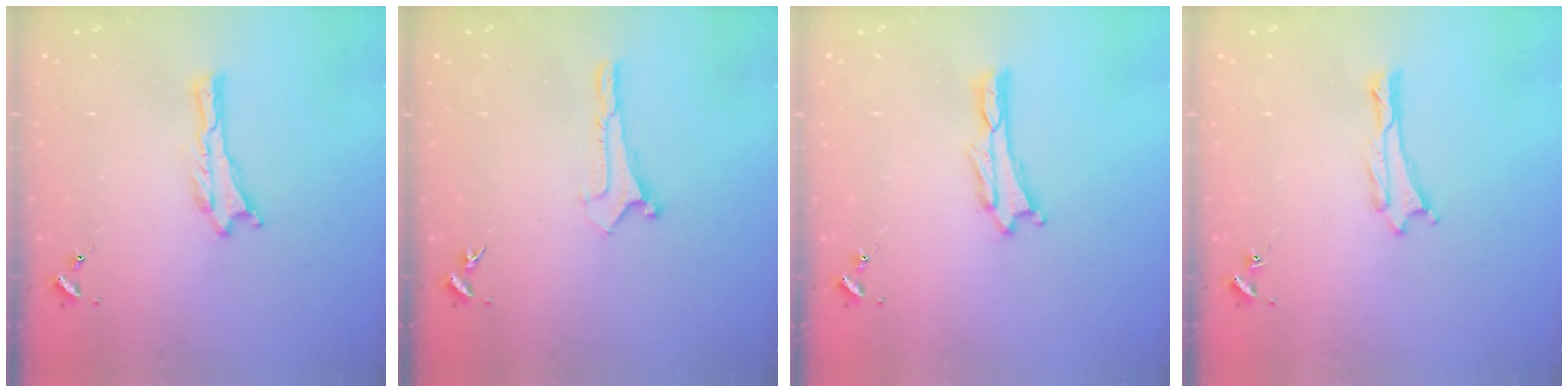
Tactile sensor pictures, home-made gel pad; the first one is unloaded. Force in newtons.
{"total": 0.0}
{"total": 0.5, "press": 0.5, "slide": 0.2}
{"total": 0.0}